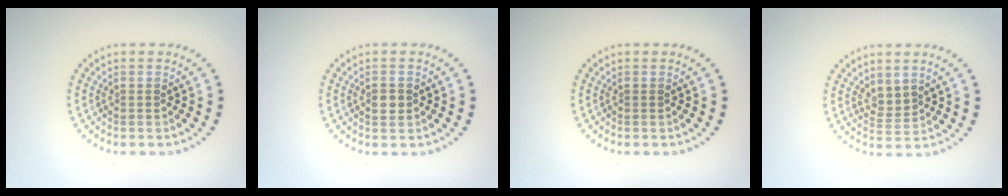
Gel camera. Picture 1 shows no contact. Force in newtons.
{"total": 1.5, "press": 1.4, "slide": 0.3}
{"total": 0.0}
{"total": 1.7, "press": 1.3, "slide": 1.1}